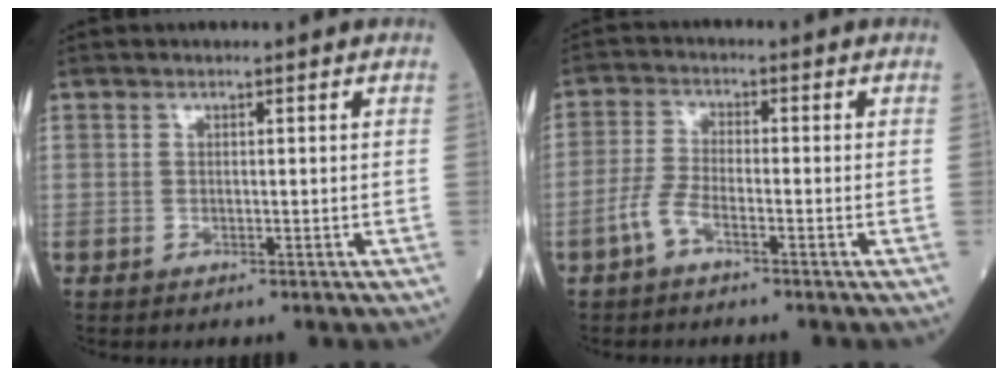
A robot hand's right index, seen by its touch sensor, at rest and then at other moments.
{"total": 3.7, "force": [-2.3, 0.8, 2.8], "torque": [-0.065, 0.001, -0.051]}